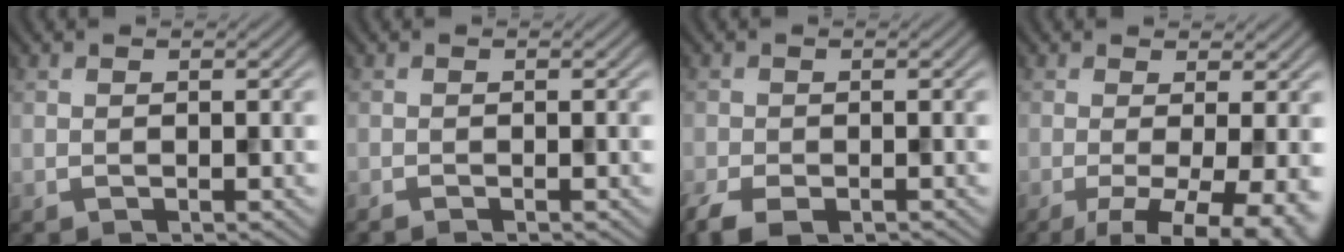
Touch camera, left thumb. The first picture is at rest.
{"total": 0.7, "force": [-0.6, 0.0, 0.3], "torque": [-0.004, -0.001, -0.014]}
{"total": 4.6, "force": [-3.2, 2.1, 2.6], "torque": [-0.054, -0.019, -0.061]}
{"total": 8.9, "force": [-2.8, 2.8, 8.0], "torque": [-0.122, -0.011, -0.033]}